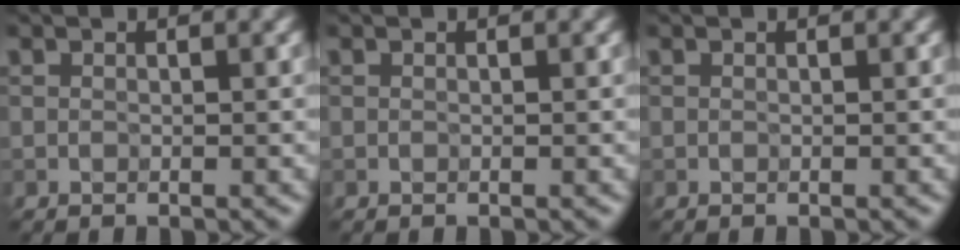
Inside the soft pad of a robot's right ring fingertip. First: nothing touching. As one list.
[{"total": 0.0}, {"total": 0.0}]